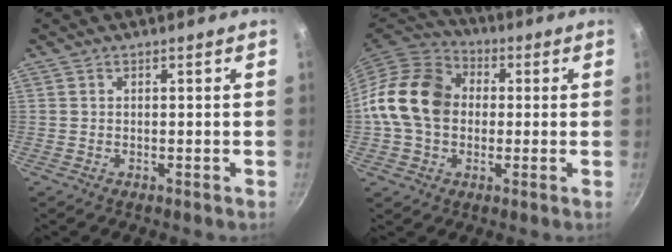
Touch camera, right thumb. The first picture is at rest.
{"total": 16.0, "force": [0.5, 12.5, 10.0], "torque": [-0.157, 0.028, -0.007]}